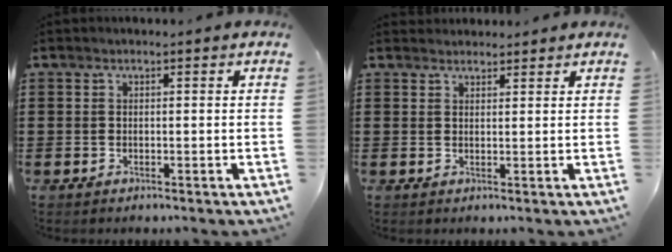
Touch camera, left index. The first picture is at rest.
{"total": 1.8, "force": [1.8, 0.4, 0.0], "torque": [-0.003, 0.002, 0.035]}